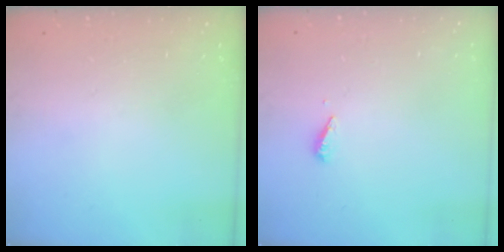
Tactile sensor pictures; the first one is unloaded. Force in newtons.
{"total": 2.8, "press": 2.8, "slide": 0.2}